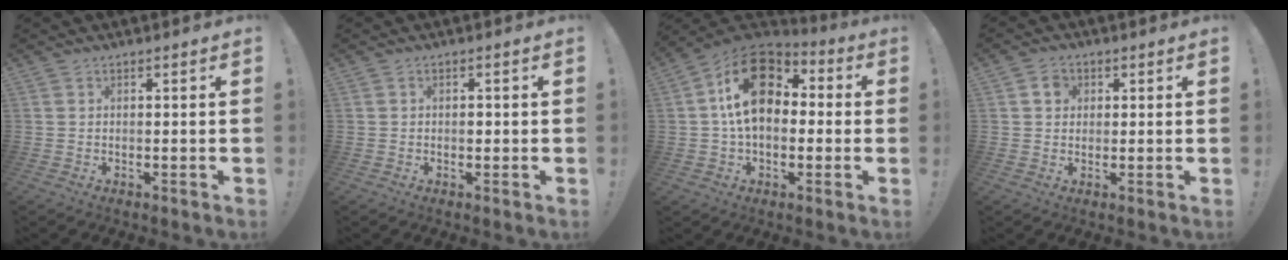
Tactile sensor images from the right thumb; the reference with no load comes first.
{"total": 1.0, "force": [-0.4, 0.8, 0.5], "torque": [-0.004, 0.000, -0.009]}
{"total": 19.1, "force": [3.6, 12.8, 13.7], "torque": [-0.218, 0.009, 0.062]}
{"total": 3.9, "force": [1.3, 3.4, 1.5], "torque": [-0.015, -0.001, 0.022]}